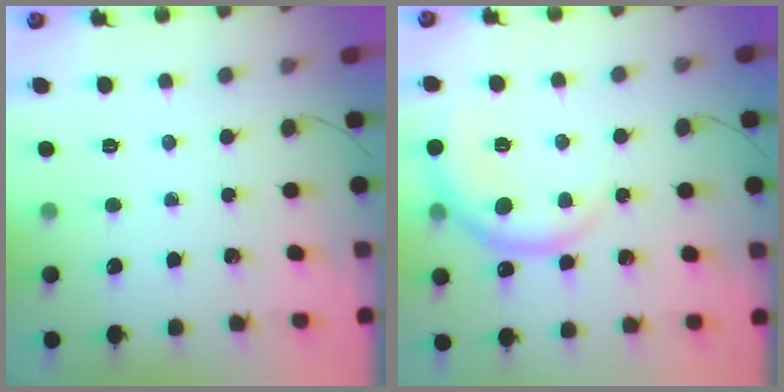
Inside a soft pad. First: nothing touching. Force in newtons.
{"total": 8.2, "press": 8.2, "slide": 0.5}